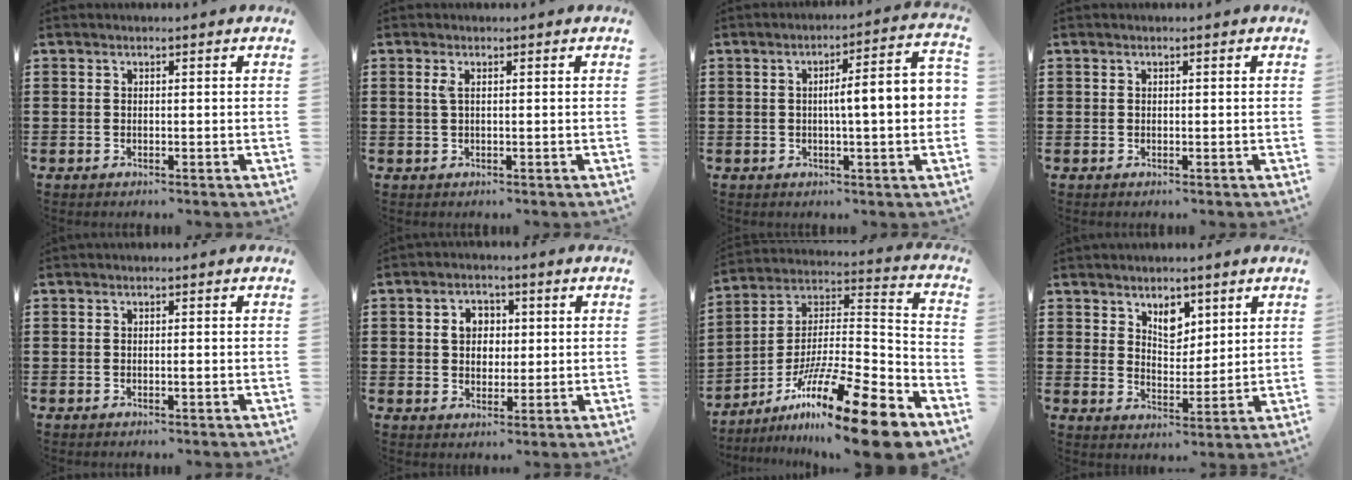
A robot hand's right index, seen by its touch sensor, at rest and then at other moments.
{"total": 1.3, "force": [0.2, 0.3, 1.2], "torque": [-0.026, 0.002, 0.003]}
{"total": 7.6, "force": [0.1, 1.0, 7.5], "torque": [-0.119, -0.006, -0.008]}
{"total": 0.0}
{"total": 0.5, "force": [-0.2, 0.0, 0.5], "torque": [-0.008, -0.003, -0.003]}
{"total": 4.2, "force": [0.7, 3.4, 2.5], "torque": [-0.061, 0.015, 0.008]}
{"total": 19.8, "force": [-13.6, 2.2, 14.2], "torque": [-0.232, 0.042, -0.237]}
{"total": 5.1, "force": [3.4, 3.1, 2.2], "torque": [-0.040, 0.001, 0.059]}